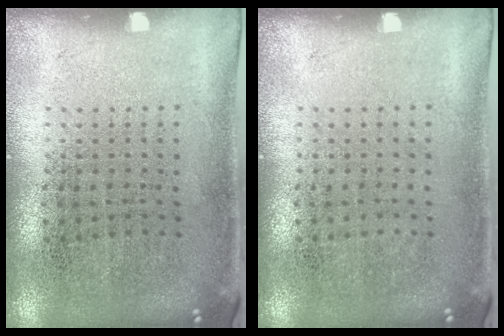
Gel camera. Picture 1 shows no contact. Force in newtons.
{"total": 0.0}